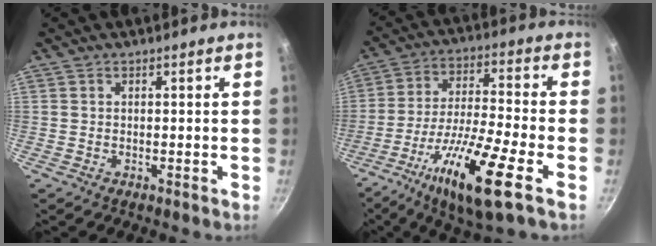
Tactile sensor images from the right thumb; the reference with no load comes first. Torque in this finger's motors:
{"motor_torque": [0.33, 0.45, 1.37, -1.40, 0.37]}